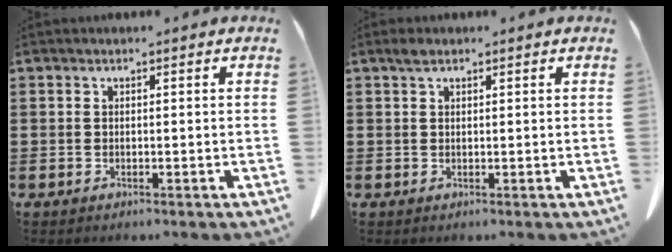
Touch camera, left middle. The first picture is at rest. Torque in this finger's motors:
{"motor_torque": [0.49, 0.32, -0.01, -0.01]}